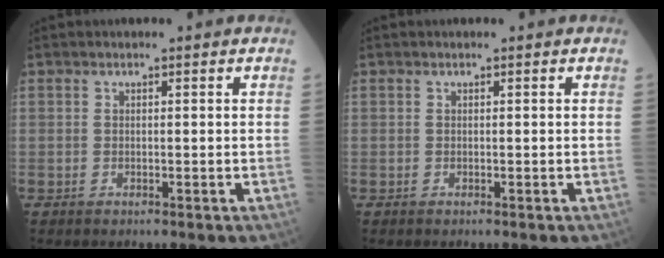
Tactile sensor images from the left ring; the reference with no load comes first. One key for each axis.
{"total": 0.0}